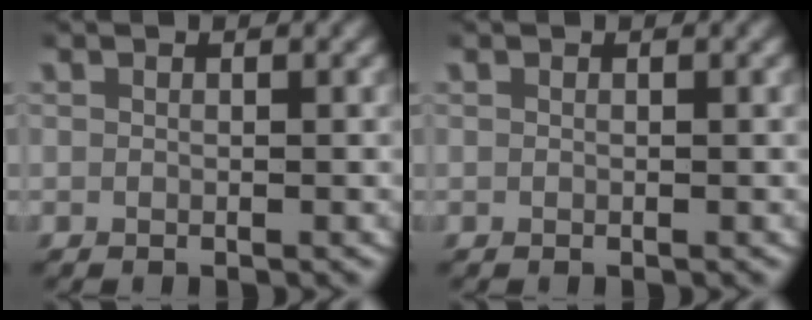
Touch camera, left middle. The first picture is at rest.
{"total": 0.0}